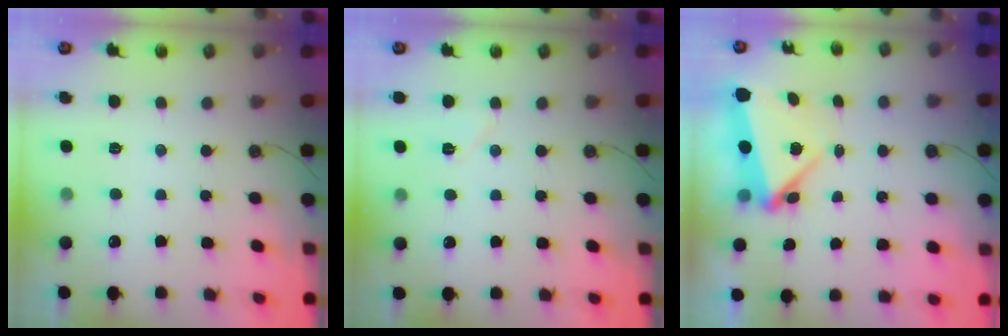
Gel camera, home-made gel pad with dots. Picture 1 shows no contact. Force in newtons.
{"total": 5.7, "press": 5.1, "slide": 2.5}
{"total": 5.9, "press": 5.0, "slide": 3.0}